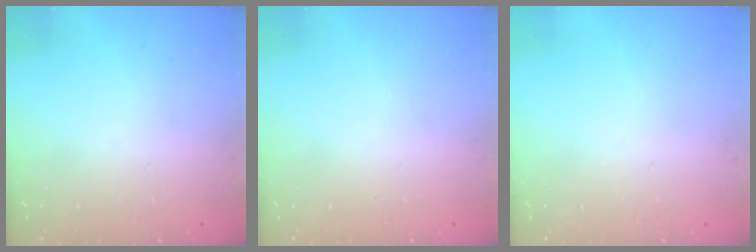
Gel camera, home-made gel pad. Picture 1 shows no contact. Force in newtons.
{"total": 0.6, "press": 0.0, "slide": 0.6}
{"total": 0.0}